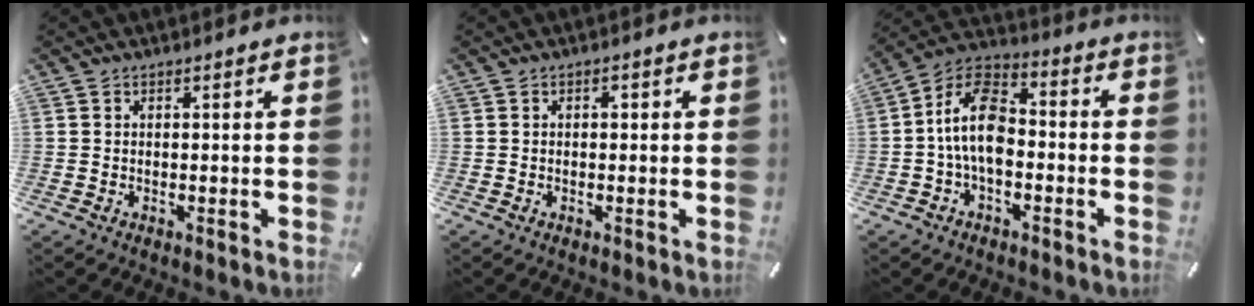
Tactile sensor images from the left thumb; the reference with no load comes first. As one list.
[{"total": 1.0, "force": [0.0, 0.8, 0.6], "torque": [-0.013, 0.005, -0.002]}, {"total": 12.5, "force": [-2.4, 7.3, 9.9], "torque": [-0.211, 0.012, -0.046]}]